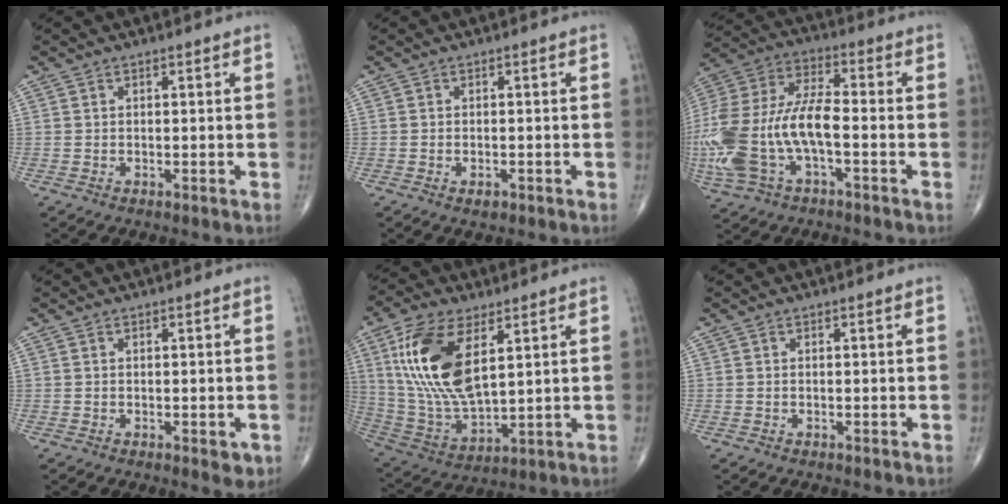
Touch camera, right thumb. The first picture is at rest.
{"total": 1.3, "force": [-0.7, 0.7, 0.9], "torque": [-0.012, 0.002, -0.009]}
{"total": 21.2, "force": [-4.7, 10.2, 17.9], "torque": [-0.416, 0.027, -0.082]}
{"total": 2.2, "force": [-0.6, 1.0, 1.8], "torque": [-0.011, -0.002, -0.006]}
{"total": 18.5, "force": [6.2, 8.6, 15.1], "torque": [-0.303, -0.027, 0.126]}
{"total": 0.0}